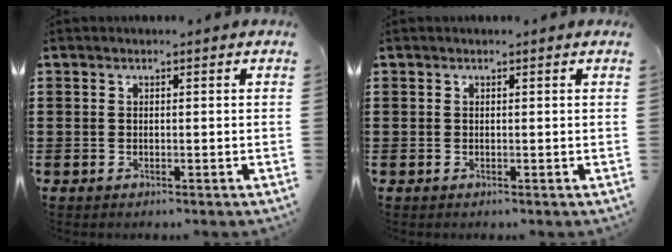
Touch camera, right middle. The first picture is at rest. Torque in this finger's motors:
{"motor_torque": [0.14, -0.13, 0.09, 0.02]}